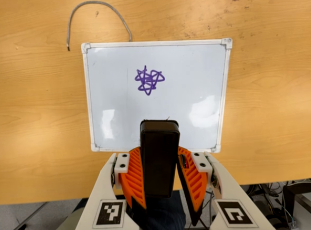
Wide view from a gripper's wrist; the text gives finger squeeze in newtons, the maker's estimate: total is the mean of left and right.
{"total": 8.5, "left": 6.6, "right": 10.3}